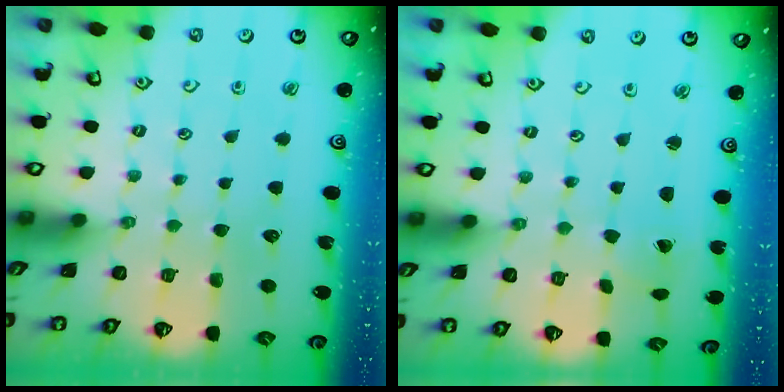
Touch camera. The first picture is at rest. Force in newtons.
{"total": 0.6, "press": 0.3, "slide": 0.5}